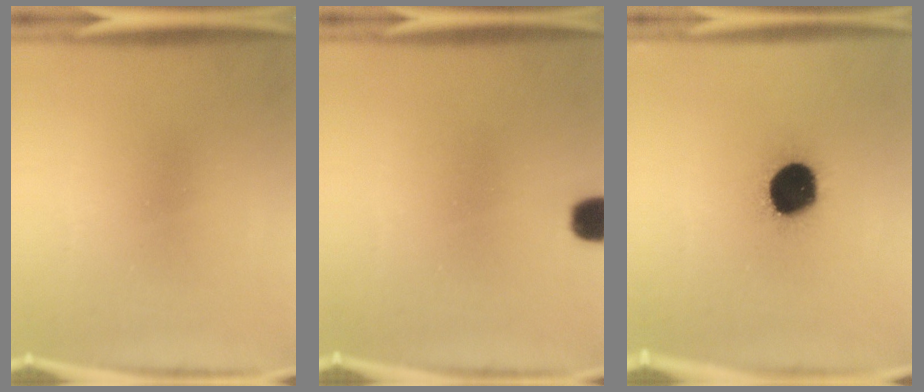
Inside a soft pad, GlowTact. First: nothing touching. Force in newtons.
{"total": 4.8}
{"total": 17.6}